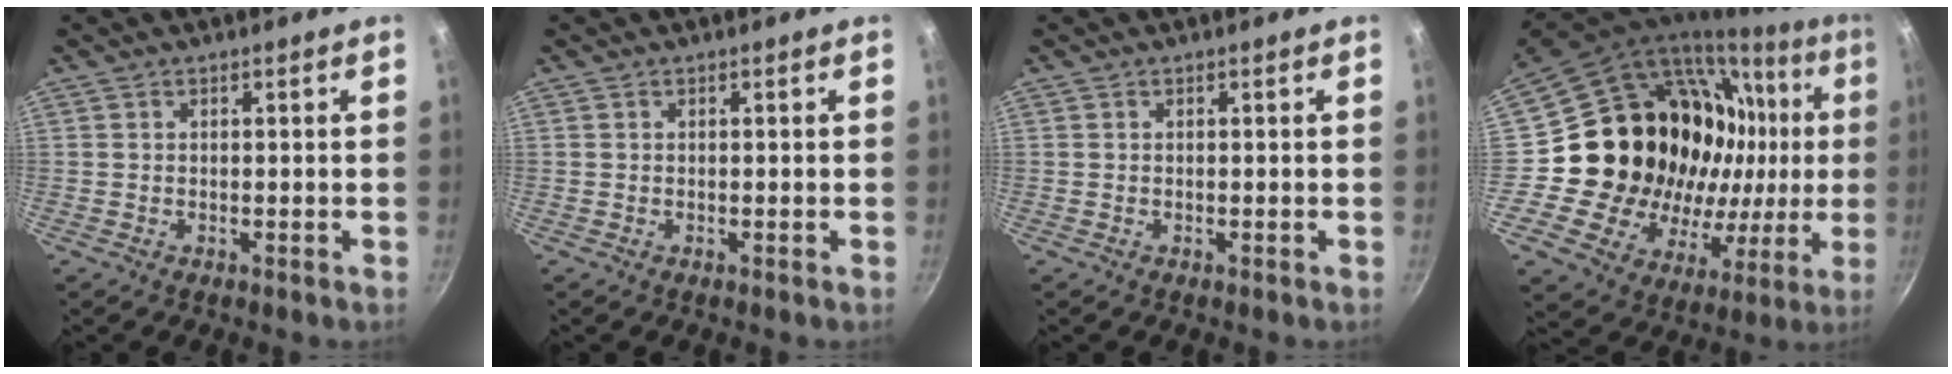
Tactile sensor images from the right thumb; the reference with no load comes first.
{"total": 0.0}
{"total": 0.0}
{"total": 28.6, "force": [2.6, 21.1, 19.1], "torque": [-0.280, 0.020, 0.057]}